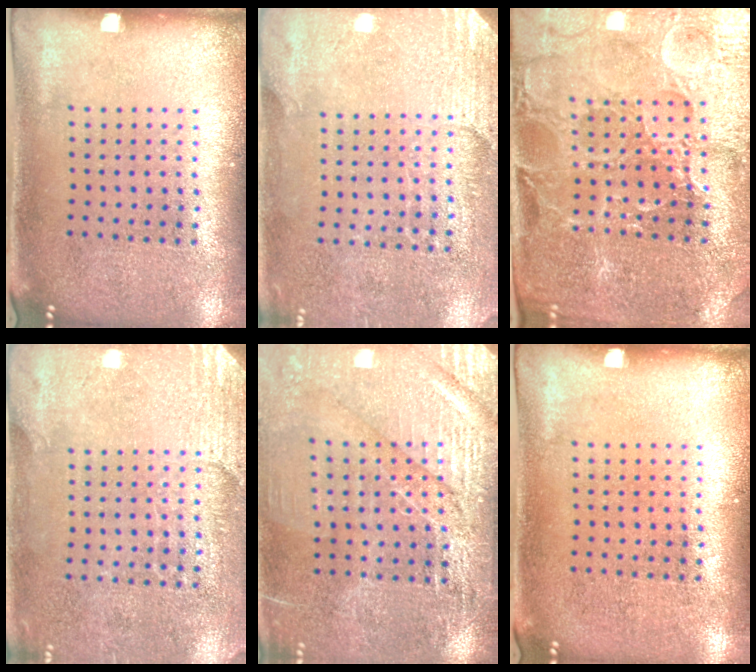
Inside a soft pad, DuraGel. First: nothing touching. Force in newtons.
{"total": 2.7, "press": 2.5, "slide": 1.1}
{"total": 3.4, "press": 3.3, "slide": 0.7}
{"total": 2.7, "press": 2.4, "slide": 1.1}
{"total": 3.2, "press": 3.2, "slide": 0.4}
{"total": 0.0}